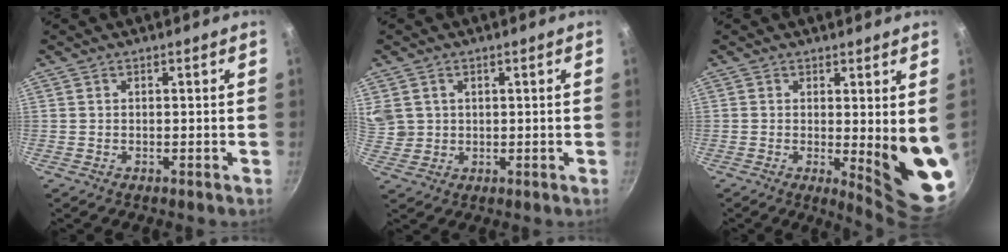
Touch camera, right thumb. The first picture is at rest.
{"total": 6.9, "force": [2.2, 5.9, 2.8], "torque": [-0.044, -0.004, 0.053]}
{"total": 9.9, "force": [0.2, 2.4, 9.6], "torque": [-0.110, -0.031, 0.007]}